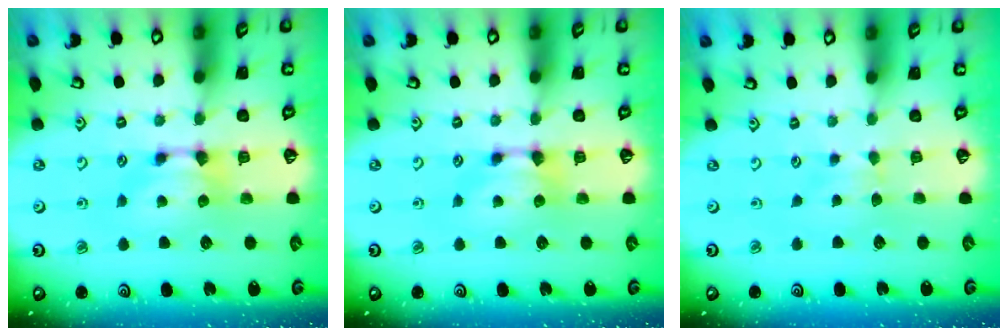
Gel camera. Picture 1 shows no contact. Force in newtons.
{"total": 0.0}
{"total": 2.6, "press": 2.6, "slide": 0.4}